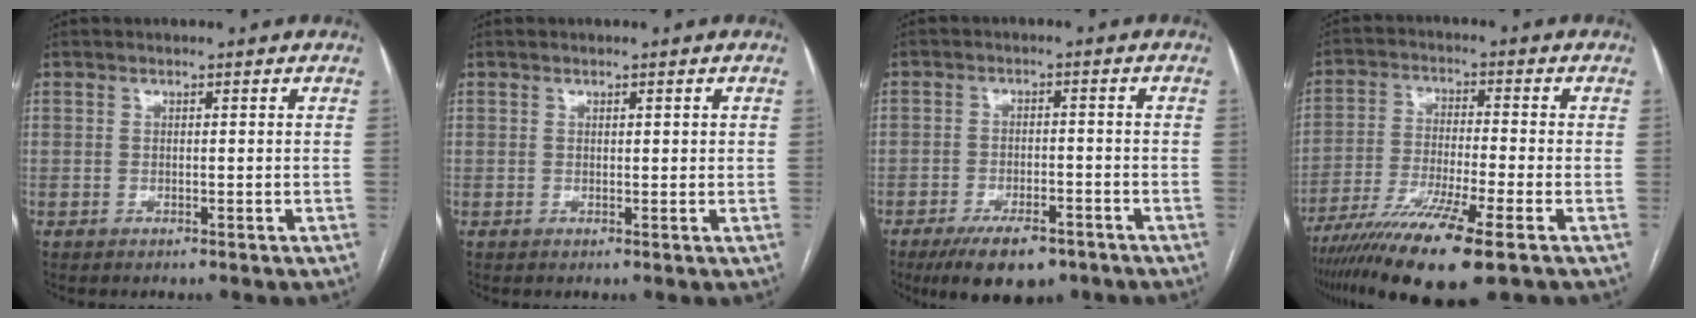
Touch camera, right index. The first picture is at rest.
{"total": 1.0, "force": [0.4, 0.4, 0.8], "torque": [-0.010, 0.003, 0.005]}
{"total": 8.8, "force": [-6.2, 3.6, 5.1], "torque": [-0.081, -0.005, -0.099]}
{"total": 13.0, "force": [-8.3, 0.3, 10.0], "torque": [-0.193, -0.033, -0.148]}